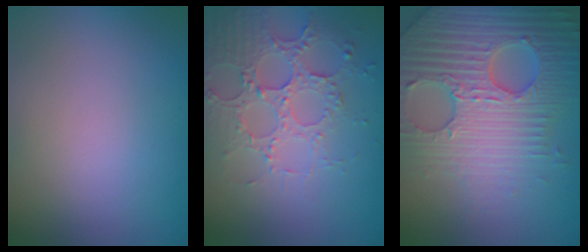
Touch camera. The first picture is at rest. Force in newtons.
{"total": 4.2, "press": 3.9, "slide": 1.6}
{"total": 7.3, "press": 7.1, "slide": 1.8}